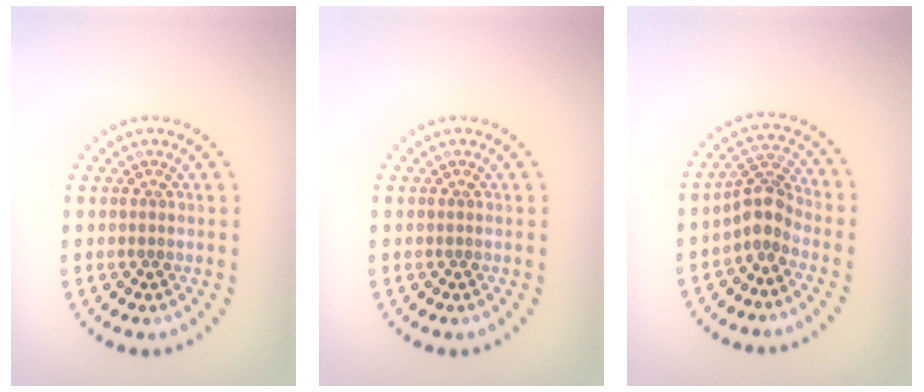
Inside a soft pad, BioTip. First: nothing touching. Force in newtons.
{"total": 0.0}
{"total": 2.9, "press": 2.2, "slide": 1.9}